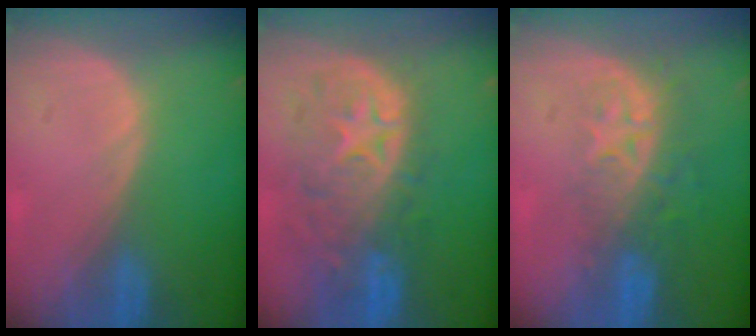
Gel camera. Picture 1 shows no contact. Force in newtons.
{"total": 11.0, "press": 9.8, "slide": 5.1}
{"total": 8.6, "press": 7.0, "slide": 4.9}